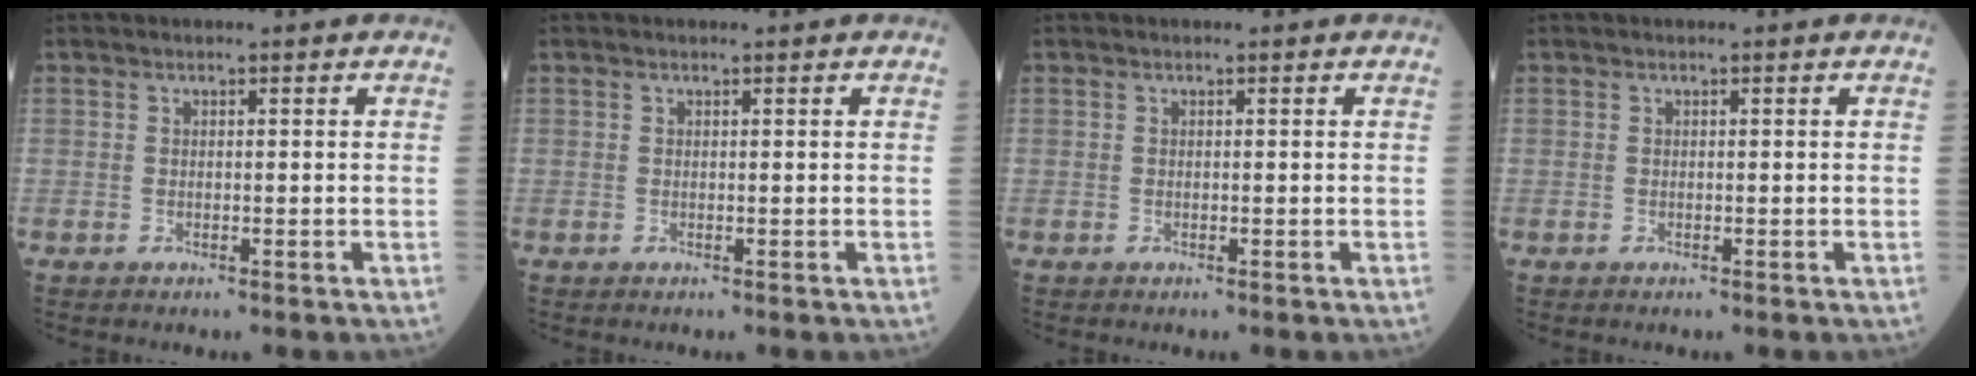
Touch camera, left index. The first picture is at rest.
{"total": 0.0}
{"total": 0.0}
{"total": 0.0}